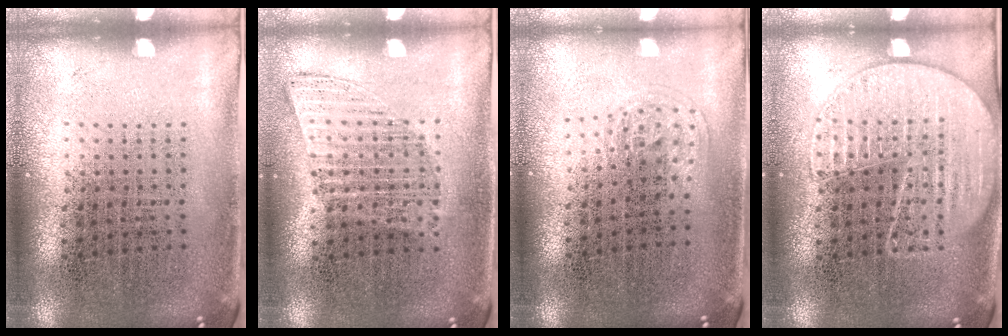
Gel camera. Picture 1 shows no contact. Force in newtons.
{"total": 0.9, "press": 0.9, "slide": 0.3}
{"total": 1.0, "press": 0.6, "slide": 0.8}
{"total": 1.7, "press": 1.6, "slide": 0.2}